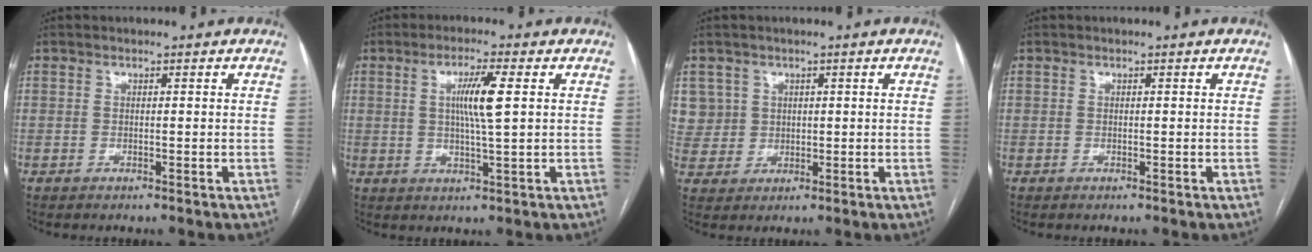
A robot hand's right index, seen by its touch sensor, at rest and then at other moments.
{"total": 6.2, "force": [1.3, -0.1, 6.0], "torque": [-0.114, -0.001, 0.023]}
{"total": 6.0, "force": [2.3, 5.6, -0.1], "torque": [0.005, 0.012, 0.057]}
{"total": 0.0}